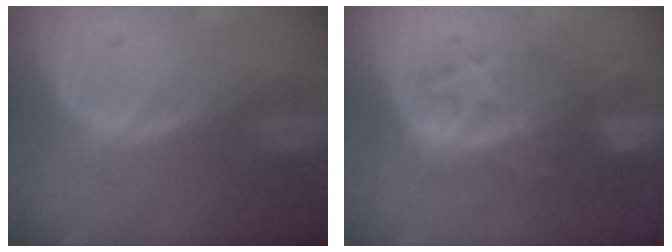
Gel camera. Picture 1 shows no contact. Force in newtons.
{"total": 9.2, "press": 8.7, "slide": 3.2}